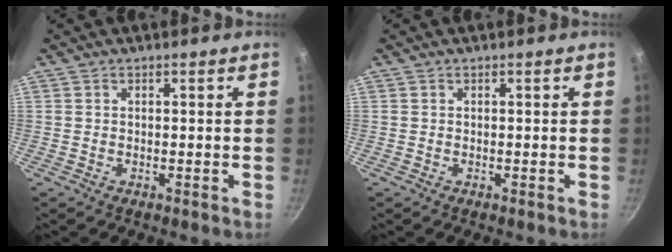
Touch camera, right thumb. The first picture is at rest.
{"total": 0.0}